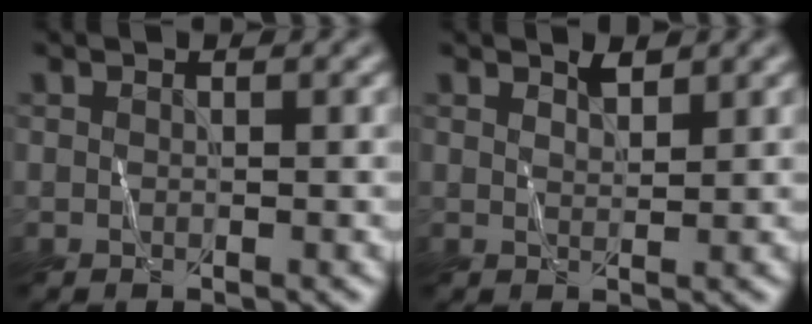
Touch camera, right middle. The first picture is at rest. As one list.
[{"total": 0.7, "force": [0.6, 0.0, 0.3], "torque": [-0.009, 0.001, 0.018]}]